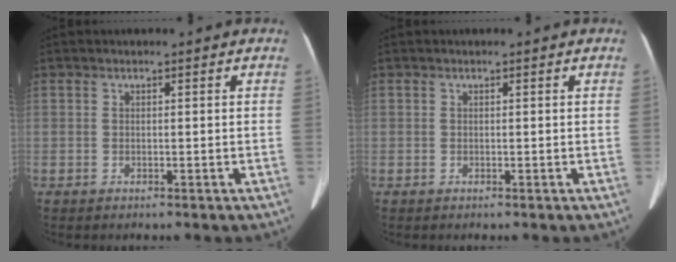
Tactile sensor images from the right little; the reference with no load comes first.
{"total": 0.0}